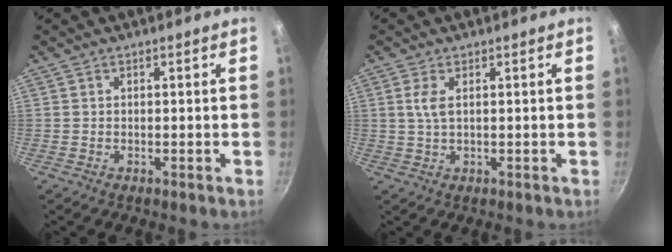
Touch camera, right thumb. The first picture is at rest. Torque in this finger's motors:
{"motor_torque": [0.02, 1.01, 0.56, 0.47, 0.11]}